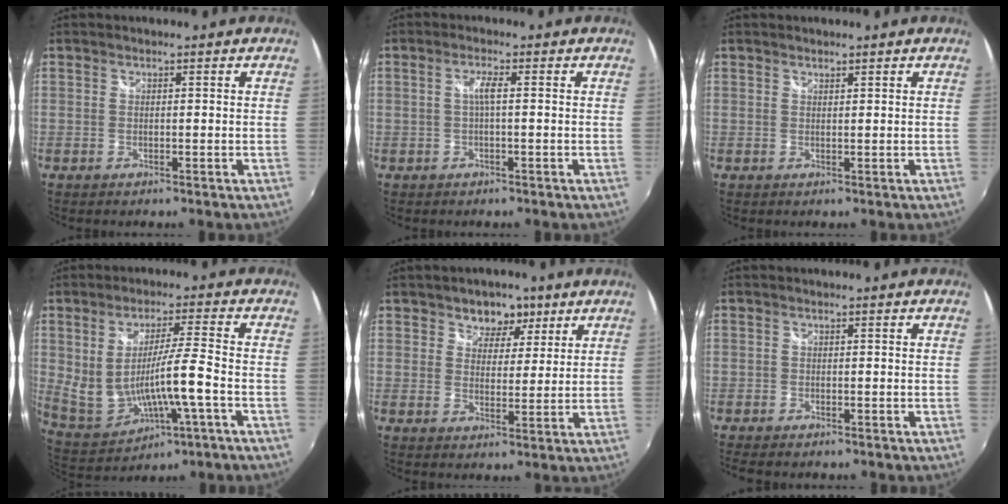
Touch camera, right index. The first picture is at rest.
{"total": 2.2, "force": [-0.1, 0.0, 2.2], "torque": [-0.042, 0.003, -0.004]}
{"total": 0.6, "force": [0.6, 0.1, 0.1], "torque": [-0.001, 0.000, 0.012]}
{"total": 10.7, "force": [-2.5, 1.8, 10.2], "torque": [-0.186, -0.022, -0.016]}
{"total": 5.8, "force": [3.5, 4.3, 2.0], "torque": [-0.021, 0.002, 0.050]}
{"total": 3.0, "force": [-2.5, 1.0, 1.2], "torque": [-0.034, -0.017, -0.044]}